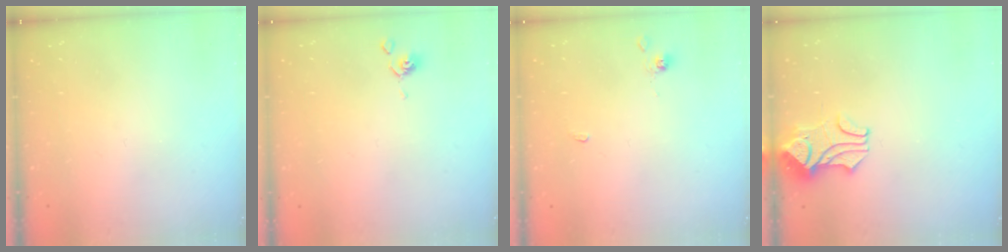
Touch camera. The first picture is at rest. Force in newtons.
{"total": 2.0, "press": 2.0, "slide": 0.4}
{"total": 0.0}
{"total": 1.9, "press": 1.4, "slide": 1.2}